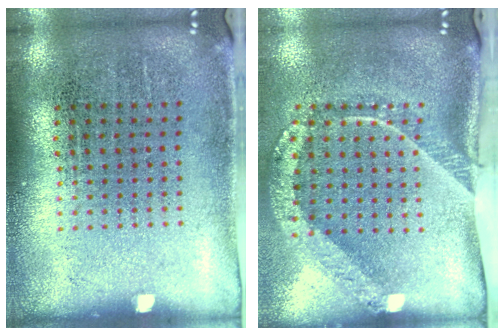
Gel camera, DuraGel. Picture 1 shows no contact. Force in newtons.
{"total": 2.4, "press": 1.6, "slide": 1.8}